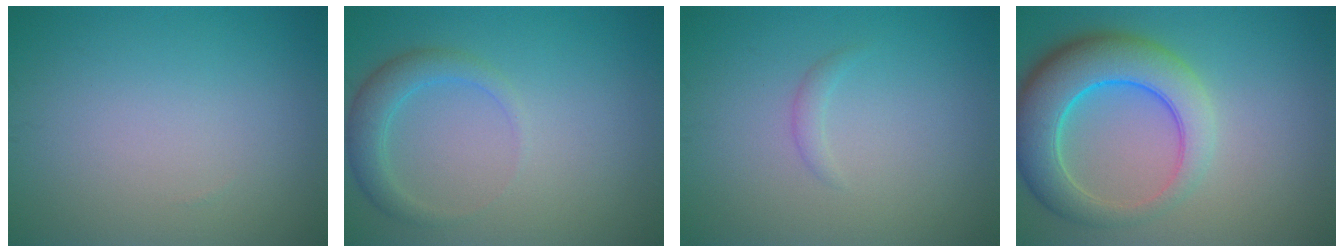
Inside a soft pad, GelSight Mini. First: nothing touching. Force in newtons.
{"total": 2.6, "press": 2.6, "slide": 0.0}
{"total": 0.8, "press": 0.8, "slide": 0.1}
{"total": 7.9, "press": 7.9, "slide": 0.3}